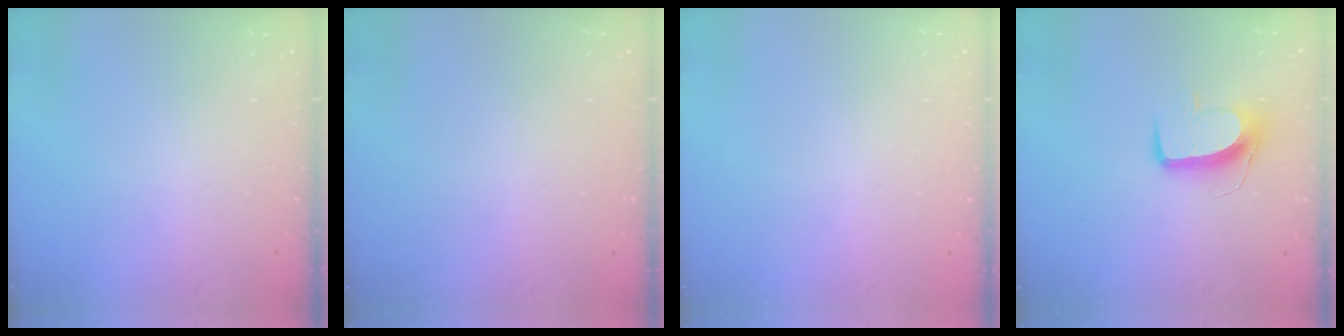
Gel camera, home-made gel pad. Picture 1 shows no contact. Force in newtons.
{"total": 0.0}
{"total": 0.5, "press": 0.5, "slide": 0.1}
{"total": 9.8, "press": 9.8, "slide": 0.8}